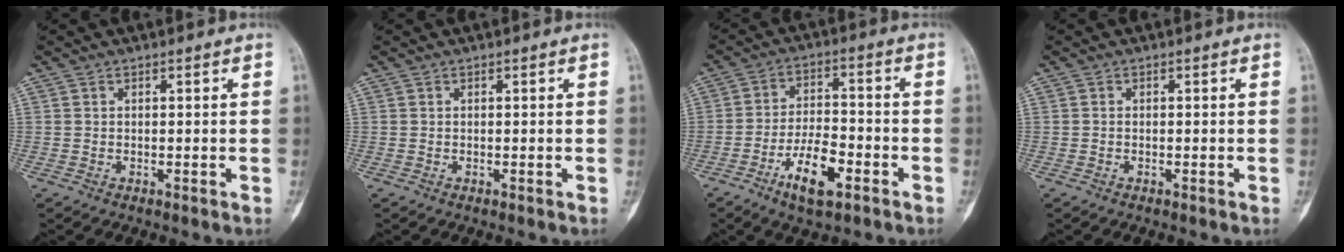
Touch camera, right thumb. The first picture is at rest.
{"total": 0.0}
{"total": 9.7, "force": [-5.0, 3.8, 7.4], "torque": [-0.127, 0.026, -0.088]}
{"total": 0.0}